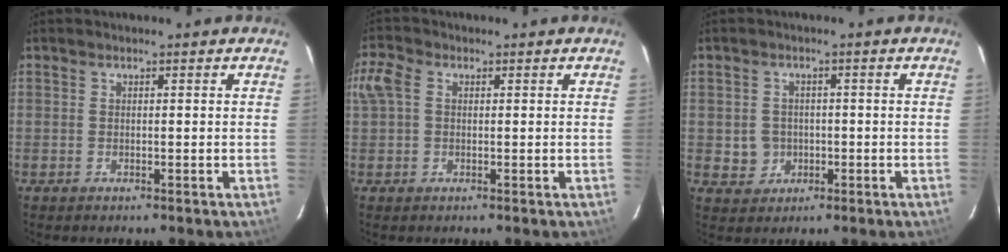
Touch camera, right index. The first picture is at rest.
{"total": 4.0, "force": [0.5, 2.9, 2.7], "torque": [-0.061, 0.012, 0.006]}
{"total": 4.3, "force": [-0.6, 4.2, 0.8], "torque": [-0.022, 0.012, 0.002]}